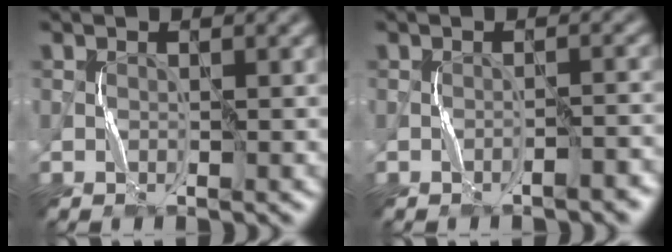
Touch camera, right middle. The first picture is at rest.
{"total": 1.5, "force": [-1.2, 0.2, 1.0], "torque": [-0.011, 0.011, -0.018]}